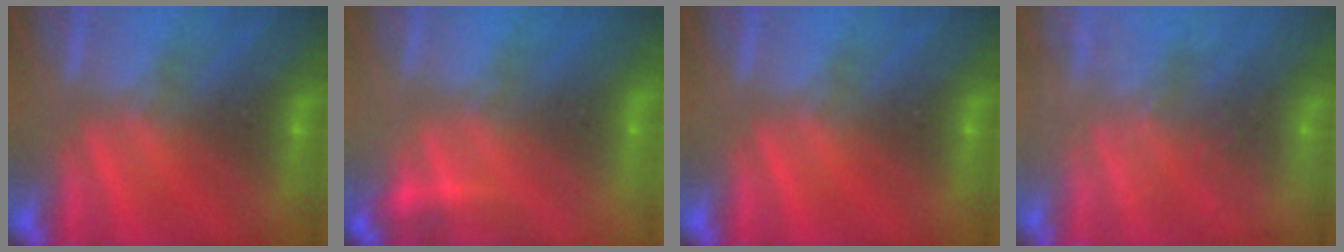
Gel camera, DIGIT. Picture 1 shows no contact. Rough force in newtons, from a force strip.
{"total": 2.9}
{"total": 0.0}
{"total": 7.0}